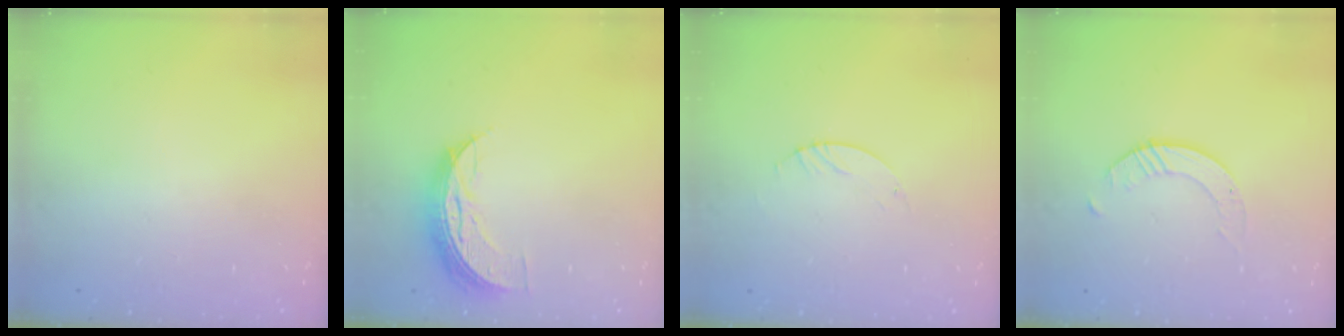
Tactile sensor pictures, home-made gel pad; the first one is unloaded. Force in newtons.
{"total": 8.3, "press": 8.3, "slide": 0.5}
{"total": 0.9, "press": 0.8, "slide": 0.2}
{"total": 1.7, "press": 1.7, "slide": 0.2}